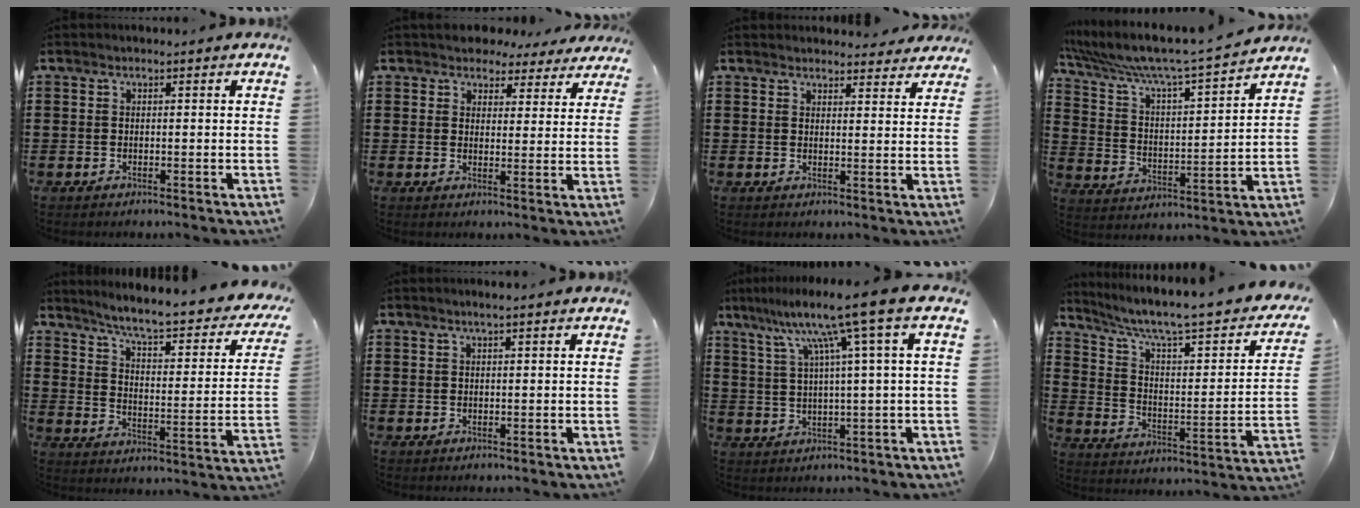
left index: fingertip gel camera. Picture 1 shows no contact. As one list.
[{"total": 3.9, "force": [3.5, 1.6, 0.4], "torque": [-0.019, -0.009, 0.062]}, {"total": 3.1, "force": [3.0, 0.6, 0.4], "torque": [-0.008, -0.011, 0.055]}, {"total": 7.1, "force": [6.5, -0.4, 2.8], "torque": [-0.085, -0.055, 0.103]}, {"total": 6.2, "force": [5.2, -0.4, 3.4], "torque": [-0.088, -0.043, 0.080]}, {"total": 1.2, "force": [0.6, -0.1, 1.0], "torque": [-0.018, 0.000, 0.011]}, {"total": 10.5, "force": [5.3, -1.4, 9.0], "torque": [-0.186, -0.014, 0.078]}, {"total": 7.0, "force": [5.0, 0.5, 4.8], "torque": [-0.106, -0.047, 0.075]}]